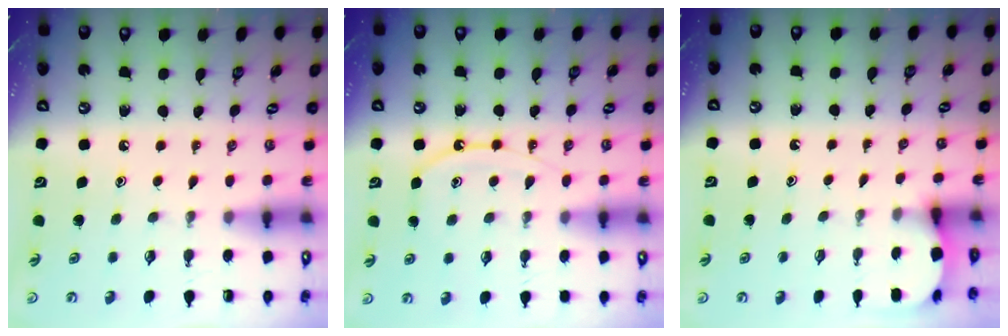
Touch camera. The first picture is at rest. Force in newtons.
{"total": 9.4, "press": 9.3, "slide": 1.0}
{"total": 2.2, "press": 2.2, "slide": 0.2}